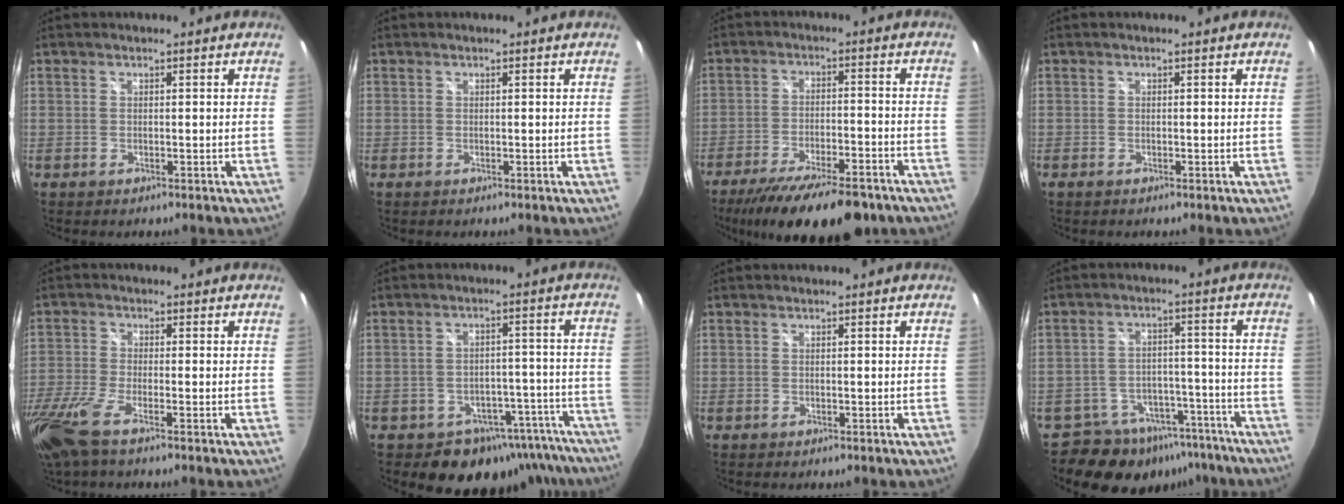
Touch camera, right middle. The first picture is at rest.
{"total": 0.0}
{"total": 18.7, "force": [-14.5, 5.1, 10.7], "torque": [-0.199, -0.044, -0.218]}
{"total": 0.5, "force": [-0.4, 0.3, 0.2], "torque": [-0.005, -0.003, -0.009]}
{"total": 9.1, "force": [-5.9, 1.8, 6.7], "torque": [-0.161, -0.037, -0.120]}
{"total": 15.5, "force": [-12.1, 9.2, 3.4], "torque": [-0.055, 0.046, -0.124]}
{"total": 0.0}
{"total": 13.9, "force": [-10.5, 8.3, 3.7], "torque": [-0.084, 0.021, -0.131]}